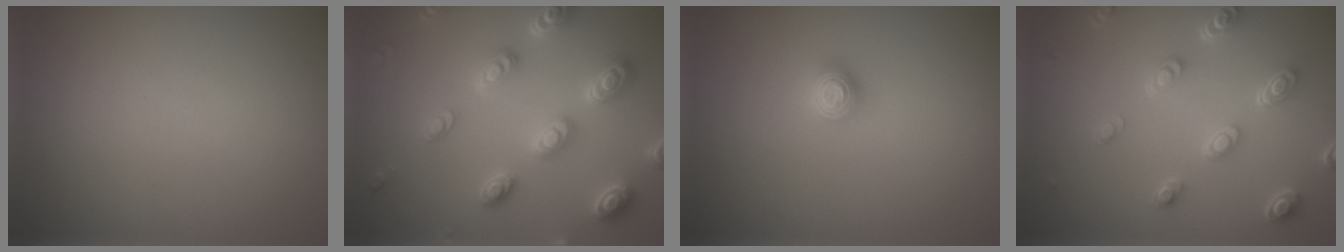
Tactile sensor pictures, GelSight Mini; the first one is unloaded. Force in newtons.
{"total": 5.3, "press": 5.1, "slide": 1.2}
{"total": 1.2, "press": 1.1, "slide": 0.3}
{"total": 4.6, "press": 3.4, "slide": 3.0}